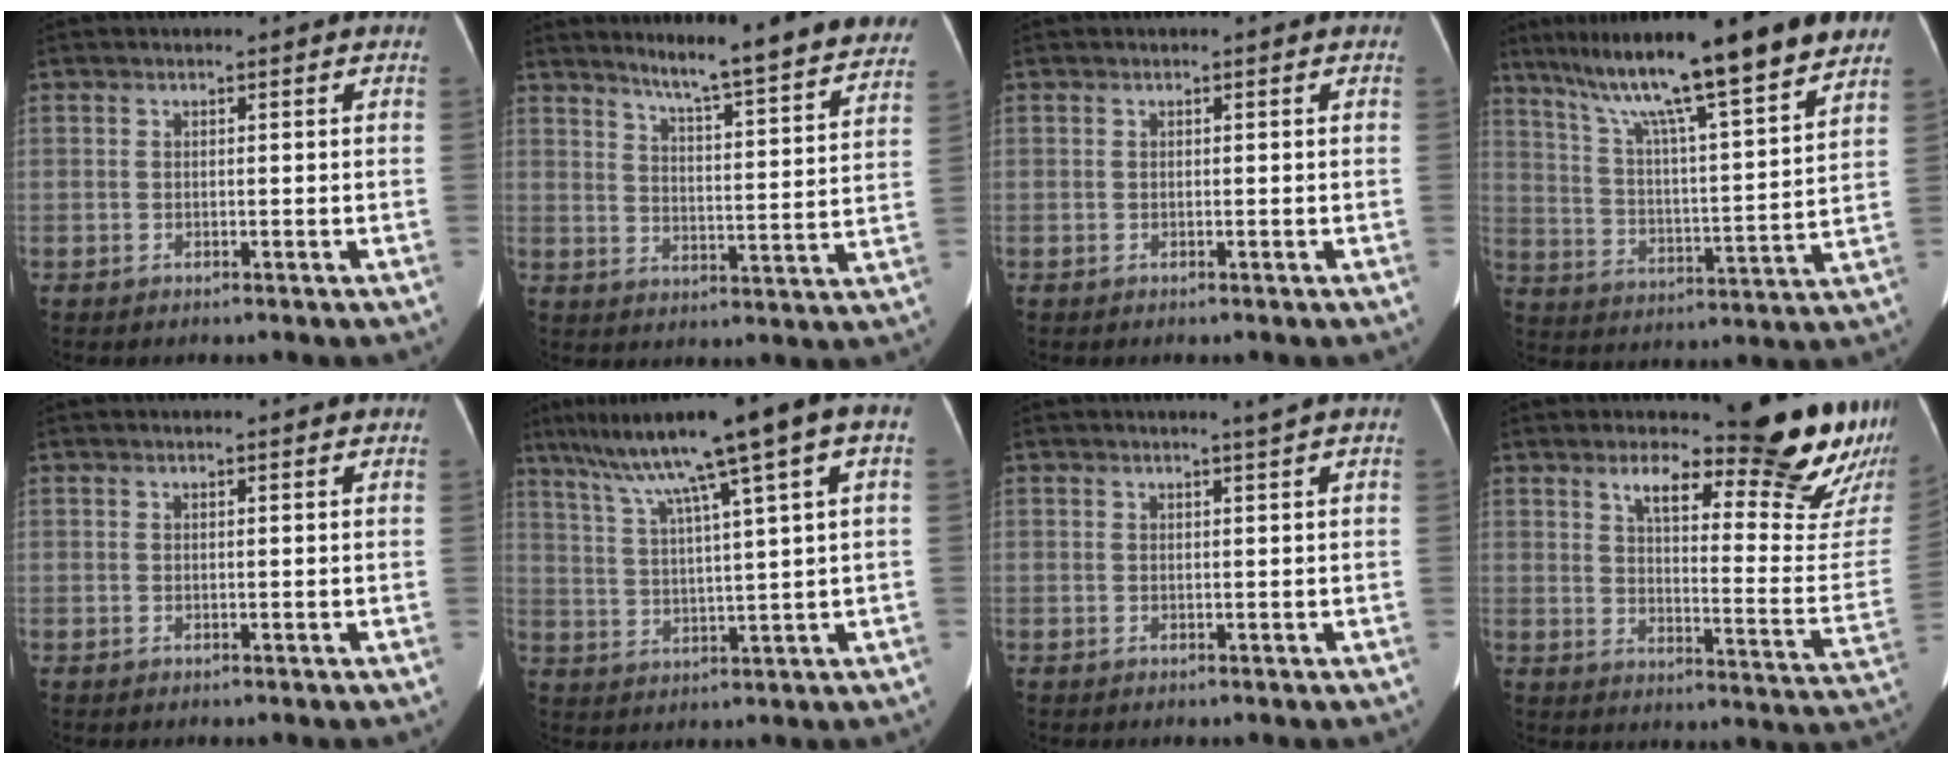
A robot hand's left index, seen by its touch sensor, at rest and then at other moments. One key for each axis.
{"total": 21.1, "fx": 19.2, "fy": 0.7, "fz": 8.7, "tx": -0.110, "ty": -0.059, "tz": 0.236}
{"total": 0.0}
{"total": 20.1, "fx": 15.2, "fy": 0.7, "fz": 13.1, "tx": -0.211, "ty": 0.022, "tz": 0.240}
{"total": 1.1, "fx": 1.0, "fy": 0.0, "fz": 0.2, "tx": -0.010, "ty": 0.004, "tz": 0.012}
{"total": 14.8, "fx": 8.1, "fy": -0.5, "fz": 12.3, "tx": -0.192, "ty": 0.041, "tz": 0.127}
{"total": 1.0, "fx": 0.8, "fy": -0.5, "fz": 0.4, "tx": -0.018, "ty": -0.012, "tz": 0.018}
{"total": 20.5, "fx": 17.1, "fy": 2.1, "fz": 11.1, "tx": -0.139, "ty": -0.088, "tz": 0.209}